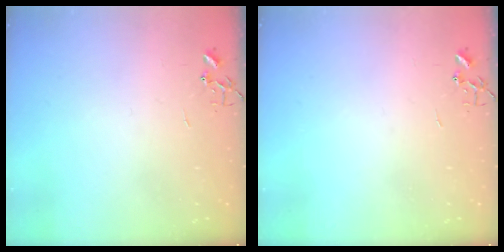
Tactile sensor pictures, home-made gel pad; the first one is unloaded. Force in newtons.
{"total": 0.0}